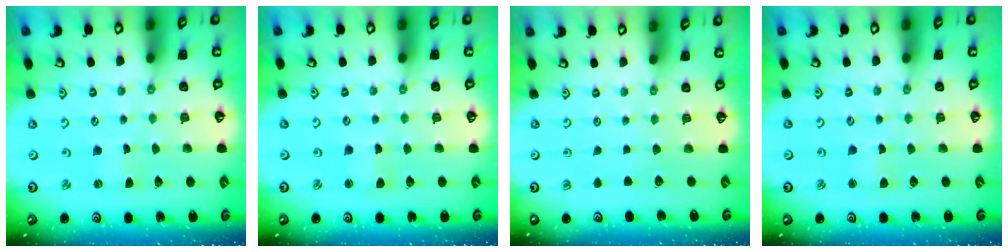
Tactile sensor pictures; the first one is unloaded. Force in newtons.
{"total": 1.4, "press": 1.4, "slide": 0.2}
{"total": 0.0}
{"total": 2.3, "press": 2.3, "slide": 0.4}